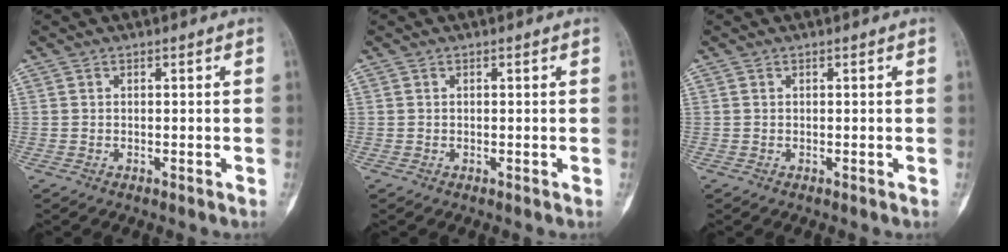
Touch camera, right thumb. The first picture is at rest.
{"total": 0.0}
{"total": 0.0}